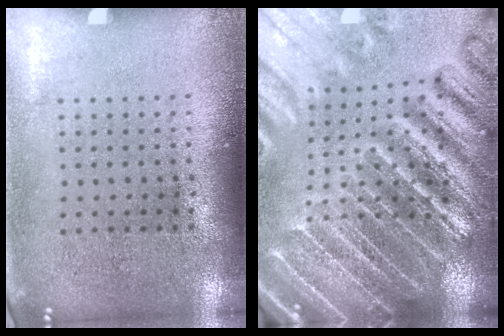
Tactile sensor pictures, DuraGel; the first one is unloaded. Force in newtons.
{"total": 4.9, "press": 4.4, "slide": 2.1}